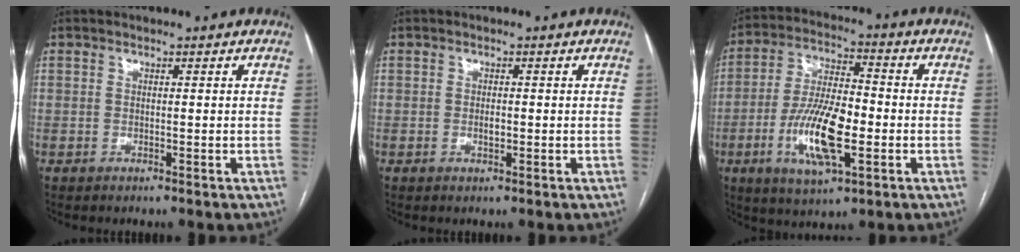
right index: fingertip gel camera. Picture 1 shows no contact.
{"total": 1.3, "force": [-0.3, 0.6, 1.1], "torque": [-0.021, 0.001, -0.003]}
{"total": 13.3, "force": [-3.6, 3.9, 12.2], "torque": [-0.243, -0.002, -0.063]}